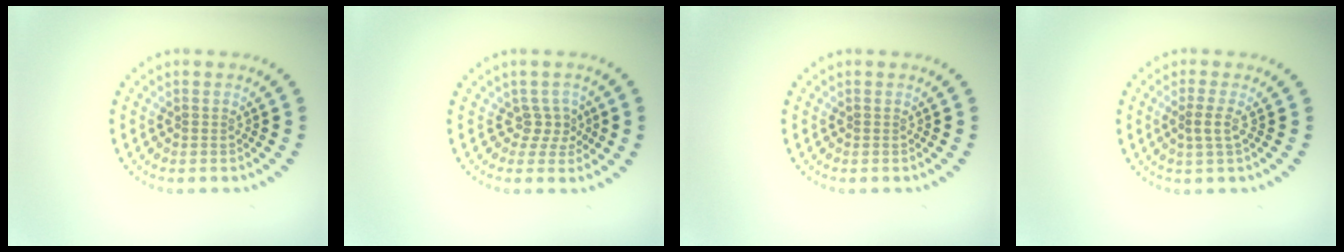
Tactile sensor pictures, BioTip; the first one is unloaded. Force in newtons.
{"total": 2.2, "press": 1.6, "slide": 1.5}
{"total": 0.0}
{"total": 1.6, "press": 1.2, "slide": 1.1}